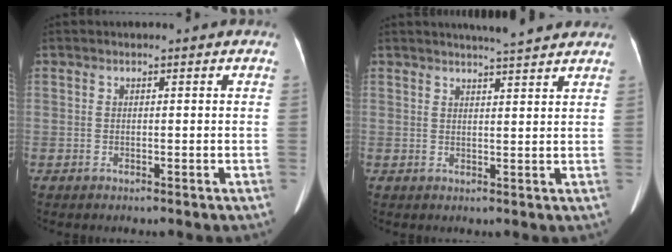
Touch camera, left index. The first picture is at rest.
{"total": 6.5, "force": [5.9, 0.1, 2.7], "torque": [-0.045, 0.011, 0.074]}